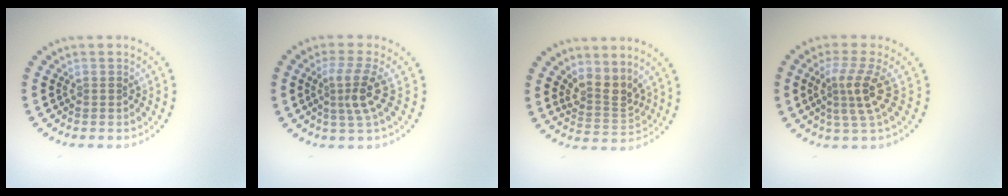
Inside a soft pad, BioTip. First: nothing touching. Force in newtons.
{"total": 3.0, "press": 2.3, "slide": 2.0}
{"total": 2.8, "press": 2.0, "slide": 2.0}
{"total": 3.3, "press": 2.4, "slide": 2.2}